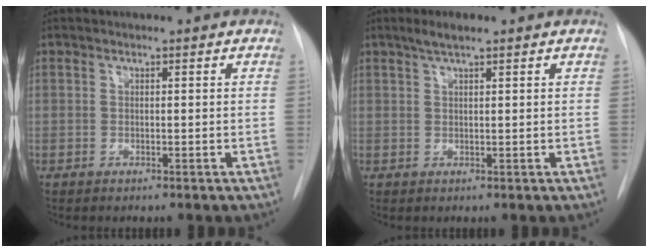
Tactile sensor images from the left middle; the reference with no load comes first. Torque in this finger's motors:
{"motor_torque": [0.14, -0.11, 0.01, 0.00]}